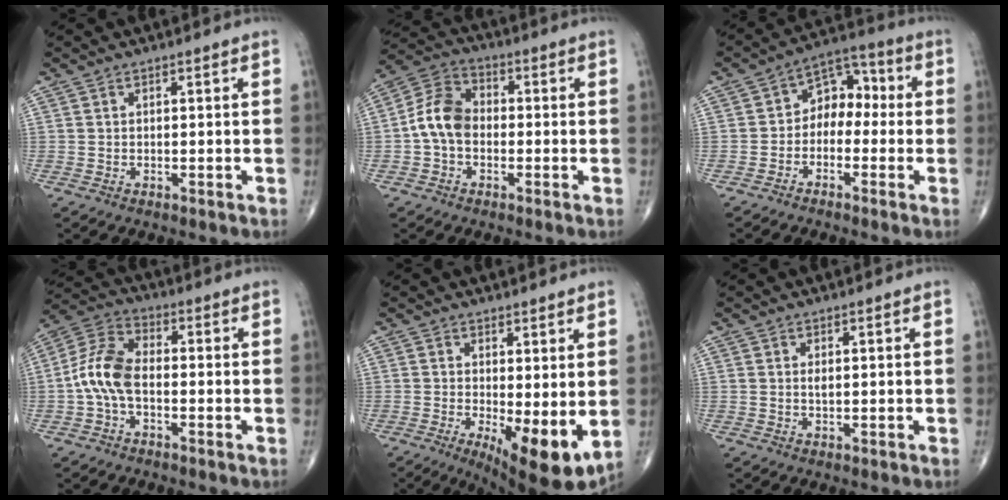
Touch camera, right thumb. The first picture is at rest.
{"total": 8.6, "force": [-1.2, 6.2, 5.9], "torque": [-0.102, 0.029, -0.038]}
{"total": 8.1, "force": [-0.9, 5.8, 5.6], "torque": [-0.051, 0.043, -0.034]}
{"total": 9.2, "force": [-1.6, 5.1, 7.4], "torque": [-0.156, 0.032, -0.042]}
{"total": 10.5, "force": [-1.2, 3.4, 9.8], "torque": [-0.145, -0.028, -0.008]}
{"total": 1.0, "force": [0.2, 0.4, 0.9], "torque": [-0.017, -0.002, 0.005]}